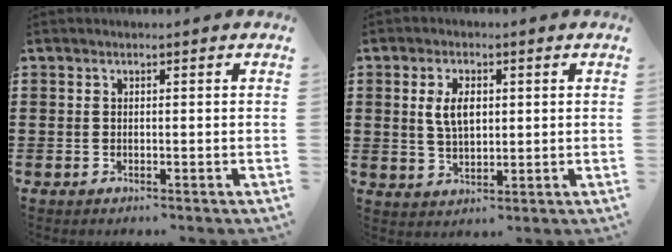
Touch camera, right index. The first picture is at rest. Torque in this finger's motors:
{"motor_torque": [0.25, -0.03, 0.20, 0.13]}